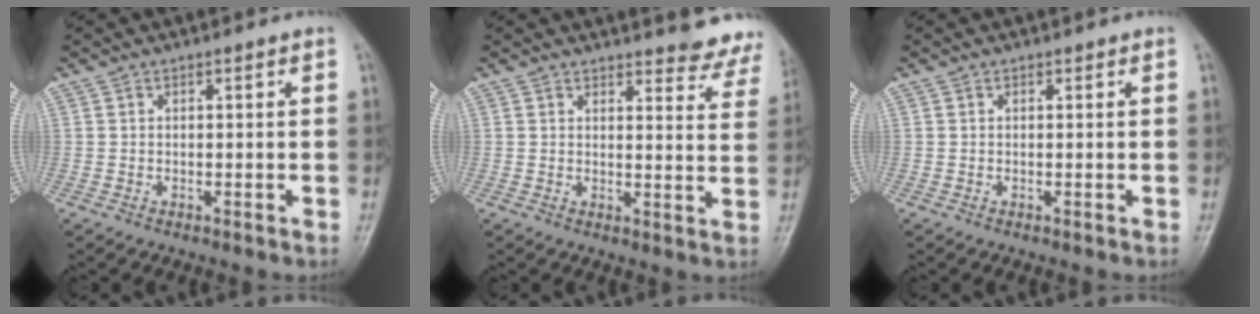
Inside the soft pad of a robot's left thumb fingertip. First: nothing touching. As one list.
[{"total": 11.9, "force": [11.3, 2.9, 2.4], "torque": [0.020, -0.085, 0.105]}, {"total": 0.0}]